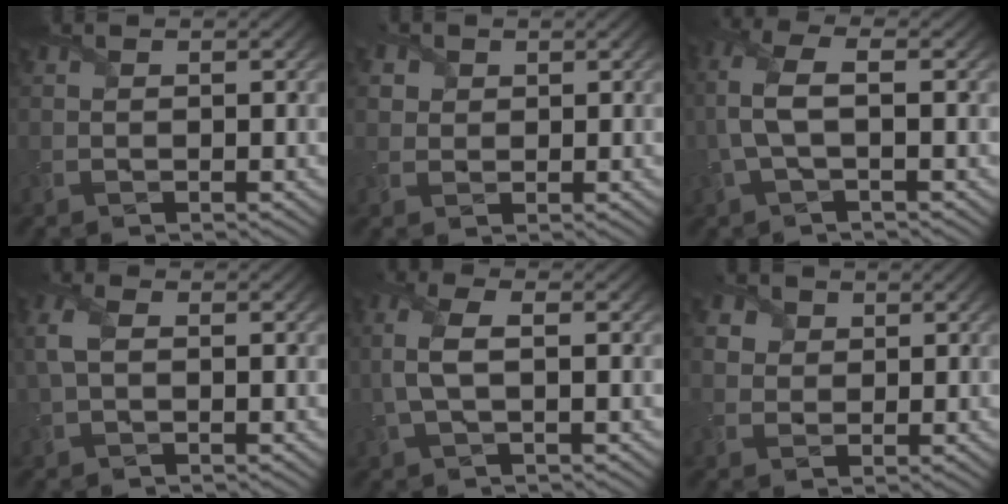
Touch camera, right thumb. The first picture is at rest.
{"total": 2.7, "force": [1.3, 2.2, 0.8], "torque": [-0.037, 0.000, 0.028]}
{"total": 5.1, "force": [-0.5, 1.8, 4.7], "torque": [-0.121, 0.015, -0.015]}
{"total": 3.7, "force": [0.5, 2.1, 3.0], "torque": [-0.081, 0.010, 0.005]}
{"total": 4.7, "force": [-0.1, 1.9, 4.3], "torque": [-0.113, 0.010, -0.005]}
{"total": 3.7, "force": [1.6, 3.1, 1.4], "torque": [-0.061, 0.008, 0.025]}